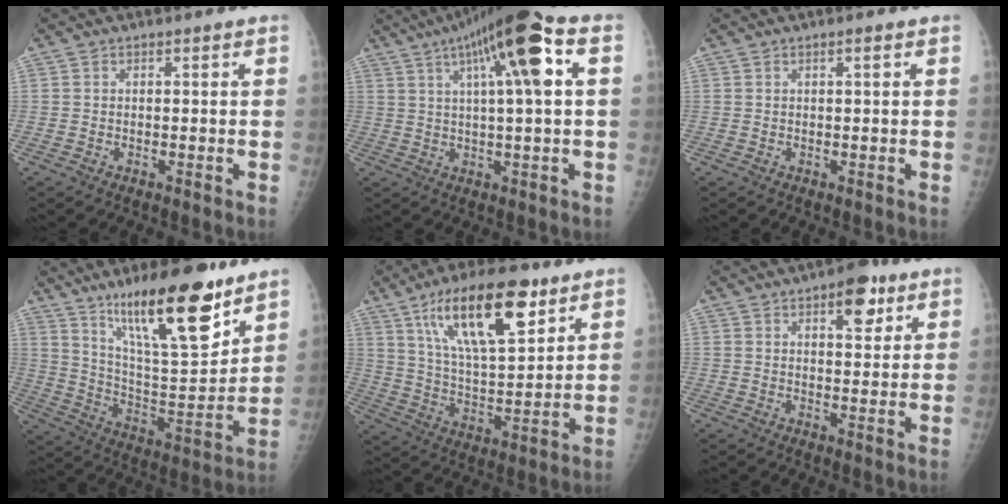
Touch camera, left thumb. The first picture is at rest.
{"total": 15.6, "force": [5.3, 2.5, 14.4], "torque": [-0.243, 0.022, 0.080]}
{"total": 0.7, "force": [0.3, 0.0, 0.7], "torque": [-0.011, 0.001, 0.005]}
{"total": 21.7, "force": [14.3, 5.5, 15.4], "torque": [-0.220, -0.078, 0.246]}
{"total": 19.7, "force": [10.8, 6.9, 15.0], "torque": [-0.225, -0.038, 0.192]}
{"total": 7.2, "force": [3.8, 3.3, 5.1], "torque": [-0.046, -0.015, 0.047]}